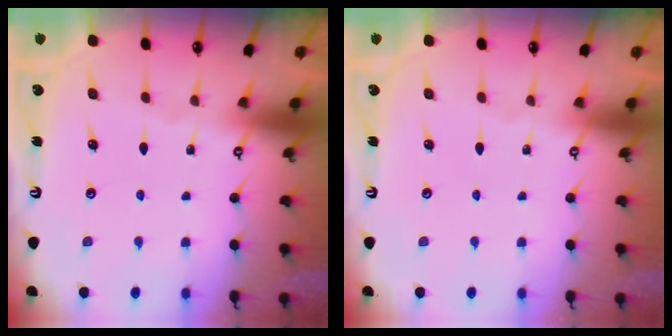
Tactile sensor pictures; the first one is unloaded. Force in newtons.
{"total": 0.0}